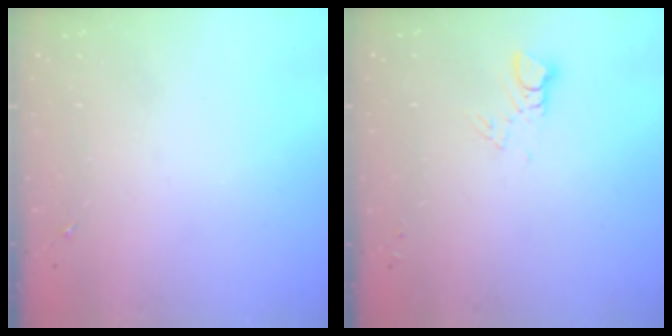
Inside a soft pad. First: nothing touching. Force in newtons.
{"total": 2.9, "press": 2.9, "slide": 0.2}